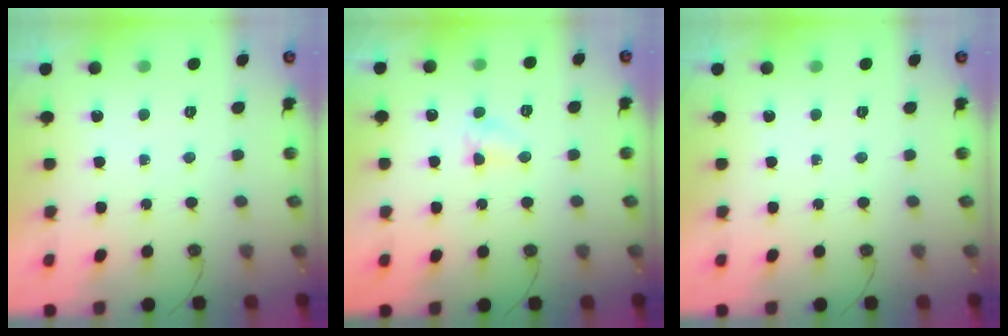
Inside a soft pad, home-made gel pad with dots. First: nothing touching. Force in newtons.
{"total": 3.3, "press": 3.3, "slide": 0.4}
{"total": 0.0}